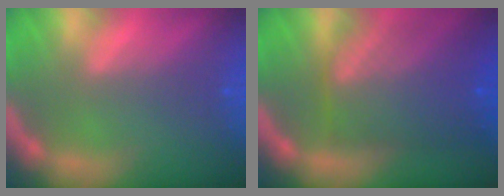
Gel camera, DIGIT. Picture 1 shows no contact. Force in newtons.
{"total": 9.0}